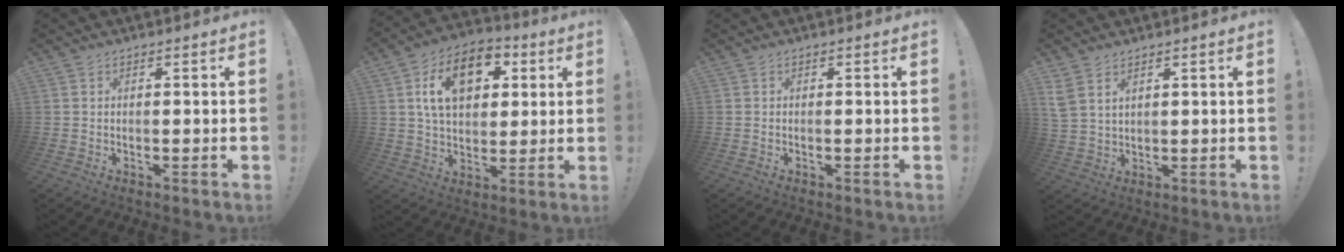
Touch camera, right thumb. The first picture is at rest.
{"total": 16.0, "force": [5.8, 10.7, 10.3], "torque": [-0.161, -0.004, 0.107]}
{"total": 0.0}
{"total": 4.7, "force": [3.0, 2.8, 2.5], "torque": [-0.053, -0.009, 0.061]}